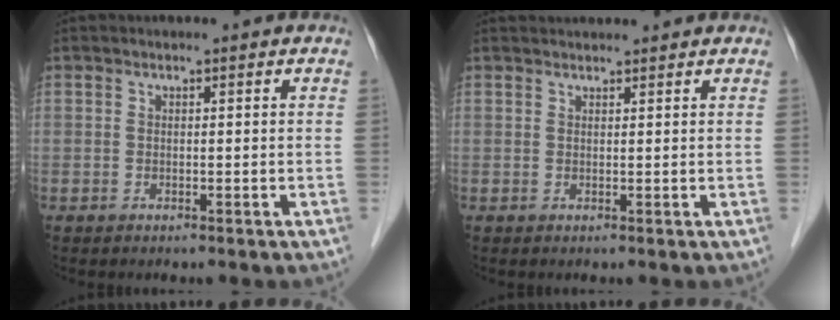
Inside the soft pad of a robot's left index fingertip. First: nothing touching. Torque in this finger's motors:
{"motor_torque": [-0.20, -0.22, 0.11, 0.04]}